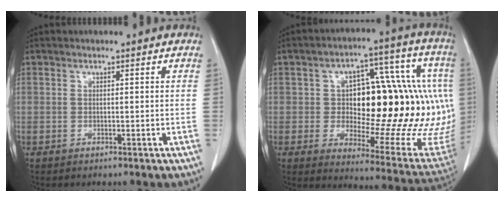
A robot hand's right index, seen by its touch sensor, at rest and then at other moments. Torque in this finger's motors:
{"motor_torque": [1.21, 0.53, 0.56, 0.11]}